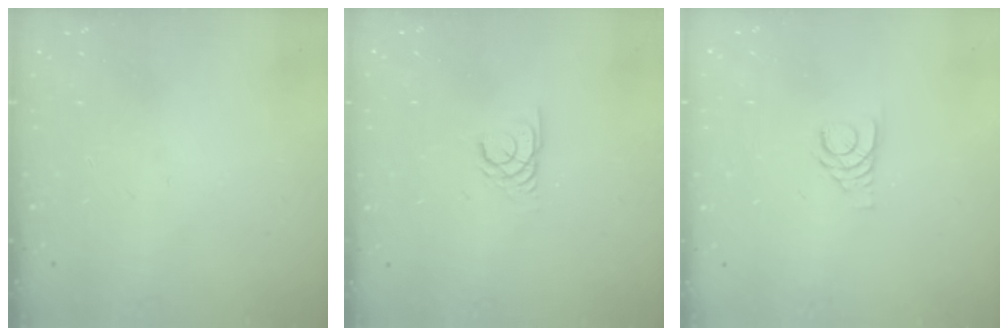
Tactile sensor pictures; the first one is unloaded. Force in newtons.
{"total": 2.2, "press": 2.2, "slide": 0.1}
{"total": 3.6, "press": 3.6, "slide": 0.3}